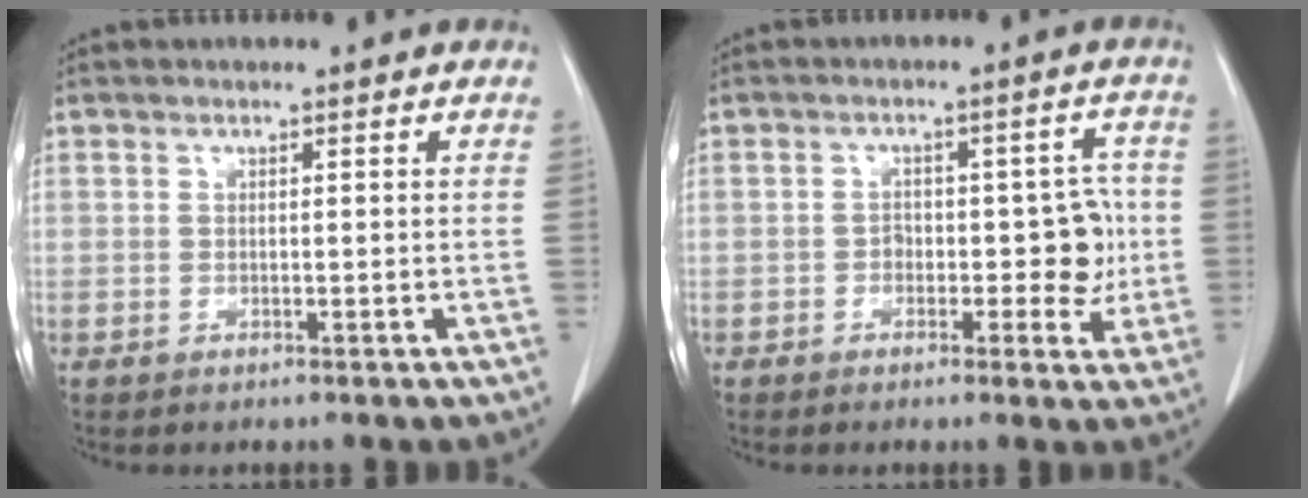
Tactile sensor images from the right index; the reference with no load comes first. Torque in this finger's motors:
{"motor_torque": [0.09, -0.05, 0.08, 0.00]}